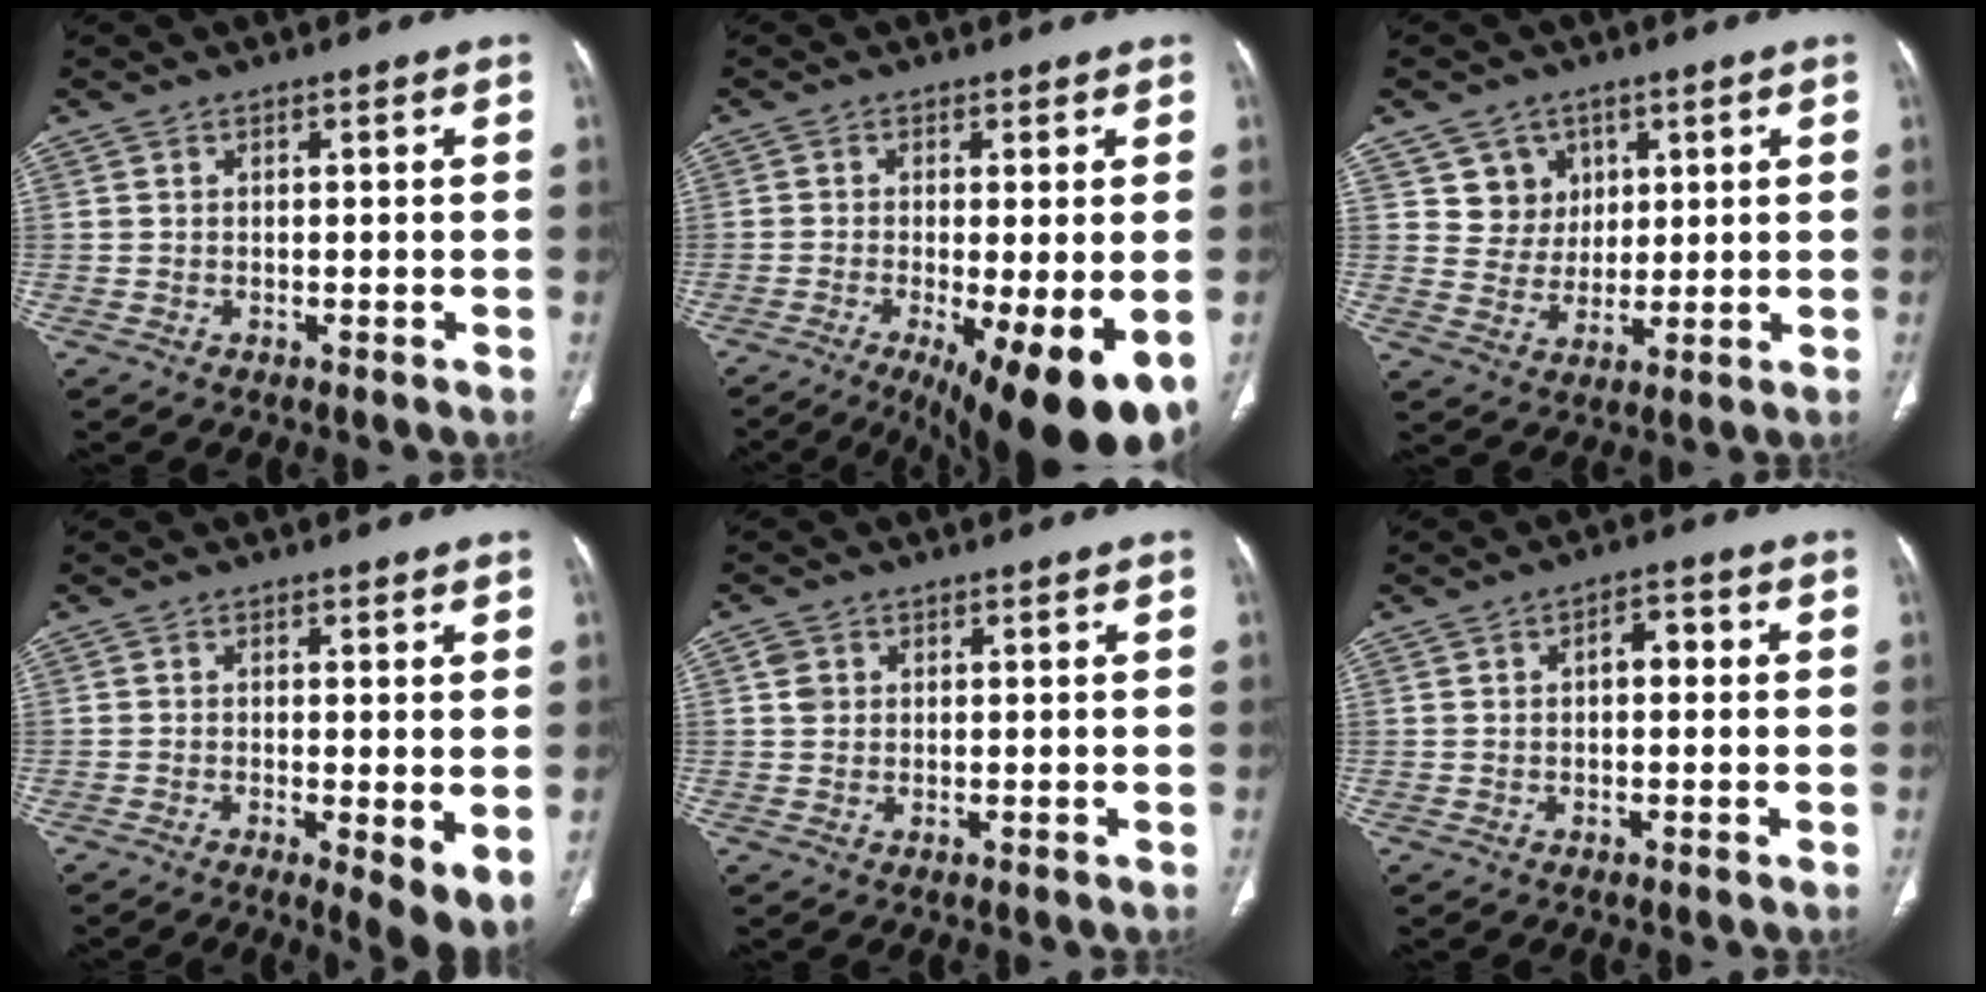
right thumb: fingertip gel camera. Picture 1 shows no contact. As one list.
[{"total": 15.4, "force": [-6.4, 3.7, 13.5], "torque": [-0.174, -0.022, -0.090]}, {"total": 6.8, "force": [3.1, 5.9, 0.8], "torque": [0.019, -0.019, 0.062]}, {"total": 6.6, "force": [-1.2, 1.7, 6.3], "torque": [-0.099, -0.022, -0.020]}, {"total": 2.2, "force": [0.6, 1.9, 0.9], "torque": [-0.012, 0.001, 0.011]}, {"total": 3.5, "force": [0.3, 2.0, 2.8], "torque": [-0.030, 0.012, -0.002]}]